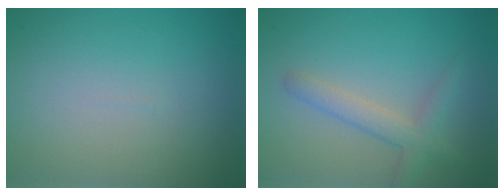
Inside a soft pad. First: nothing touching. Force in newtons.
{"total": 2.7, "press": 2.7, "slide": 0.1}